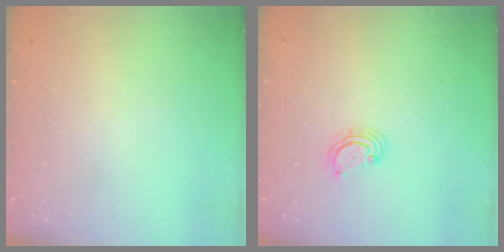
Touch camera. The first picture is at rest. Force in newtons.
{"total": 2.7, "press": 2.6, "slide": 0.6}